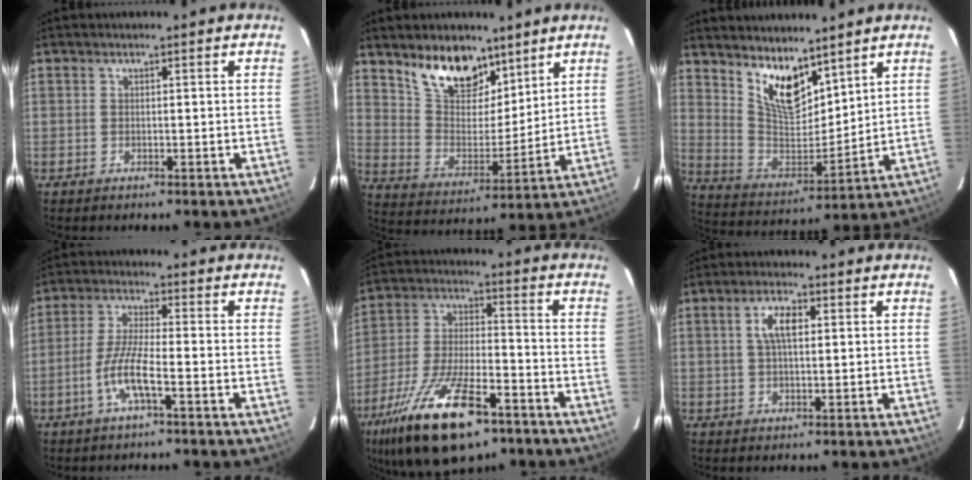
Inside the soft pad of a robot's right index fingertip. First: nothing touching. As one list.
[{"total": 14.1, "force": [9.9, 6.9, 7.3], "torque": [-0.138, 0.007, 0.186]}, {"total": 12.5, "force": [8.7, 5.2, 7.2], "torque": [-0.135, -0.008, 0.176]}, {"total": 7.2, "force": [-3.3, 0.7, 6.4], "torque": [-0.137, 0.000, -0.064]}, {"total": 22.1, "force": [-13.7, 8.5, 15.2], "torque": [-0.303, -0.036, -0.234]}, {"total": 4.9, "force": [1.2, 2.1, 4.3], "torque": [-0.080, 0.011, 0.022]}]